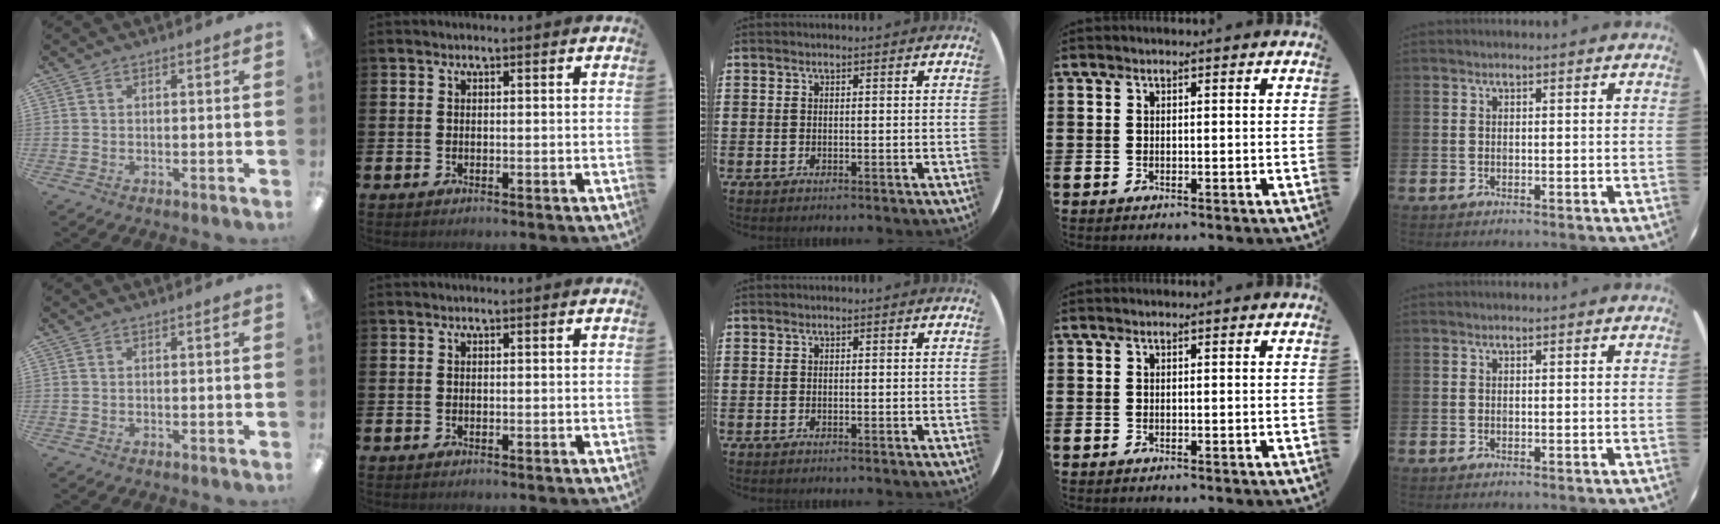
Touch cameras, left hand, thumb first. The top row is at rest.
{}